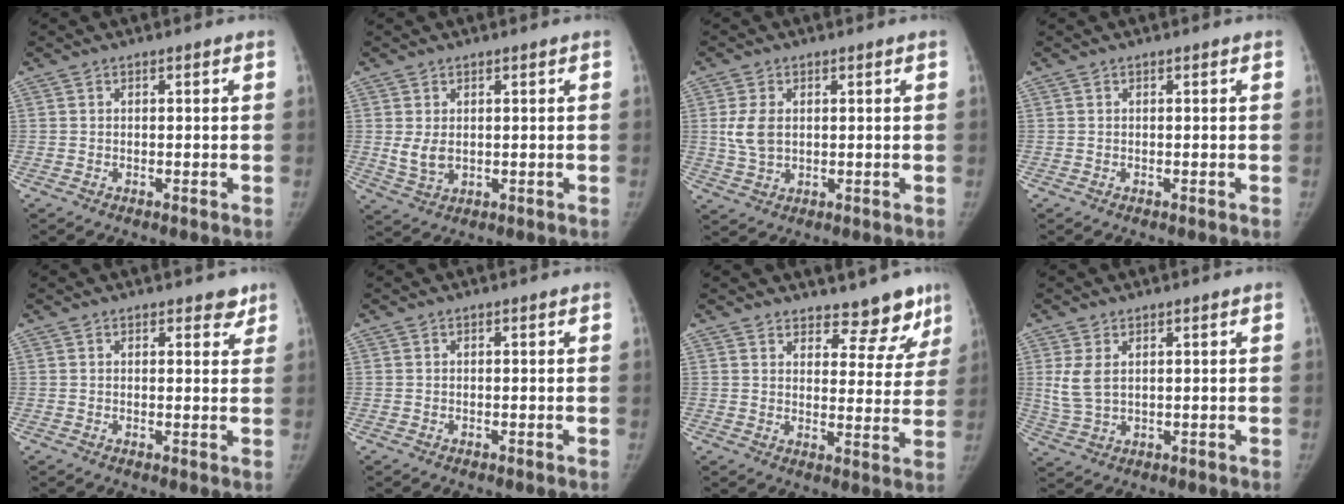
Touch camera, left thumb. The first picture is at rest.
{"total": 3.9, "force": [0.7, 2.4, 3.0], "torque": [-0.052, -0.012, 0.023]}
{"total": 5.3, "force": [1.0, 3.5, 3.8], "torque": [-0.076, -0.005, 0.025]}
{"total": 0.0}
{"total": 2.9, "force": [2.2, 1.4, 1.2], "torque": [0.008, -0.011, 0.025]}
{"total": 0.0}
{"total": 10.3, "force": [8.8, 4.3, 3.1], "torque": [0.006, -0.062, 0.105]}
{"total": 5.1, "force": [1.7, 2.9, 3.9], "torque": [-0.086, -0.007, 0.045]}